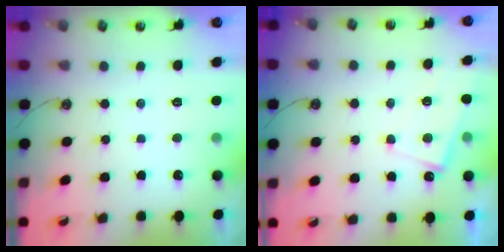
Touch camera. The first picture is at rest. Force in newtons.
{"total": 5.0, "press": 5.0, "slide": 0.3}